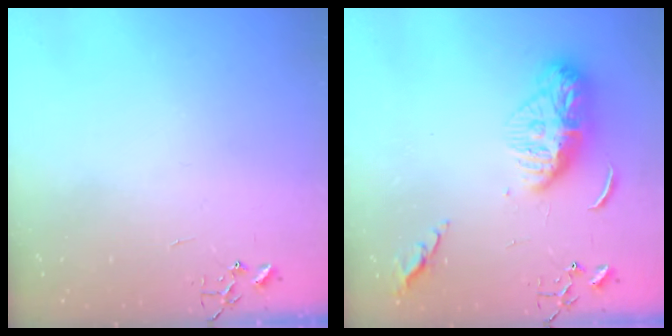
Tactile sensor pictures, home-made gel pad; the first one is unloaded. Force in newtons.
{"total": 13.3, "press": 13.2, "slide": 1.3}